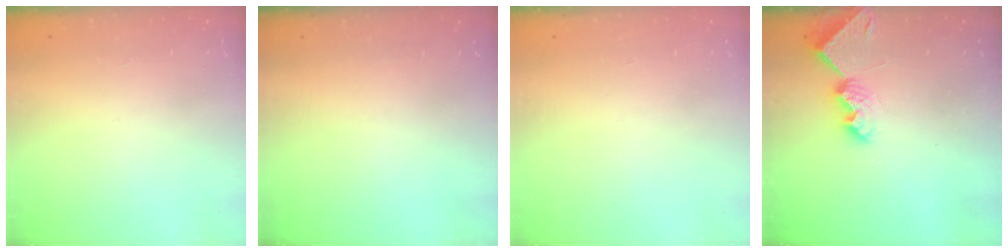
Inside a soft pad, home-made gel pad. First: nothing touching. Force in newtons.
{"total": 0.0}
{"total": 0.0}
{"total": 8.7, "press": 8.7, "slide": 0.4}